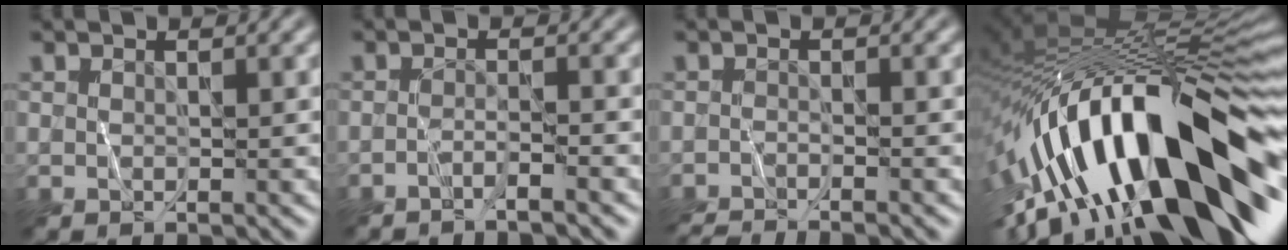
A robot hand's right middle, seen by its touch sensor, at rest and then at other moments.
{"total": 1.5, "force": [-1.3, -0.2, 0.8], "torque": [-0.008, 0.002, -0.031]}
{"total": 3.2, "force": [-3.1, 0.0, 0.7], "torque": [-0.013, -0.016, -0.059]}
{"total": 17.1, "force": [-4.9, 6.8, 14.9], "torque": [-0.247, 0.045, -0.096]}